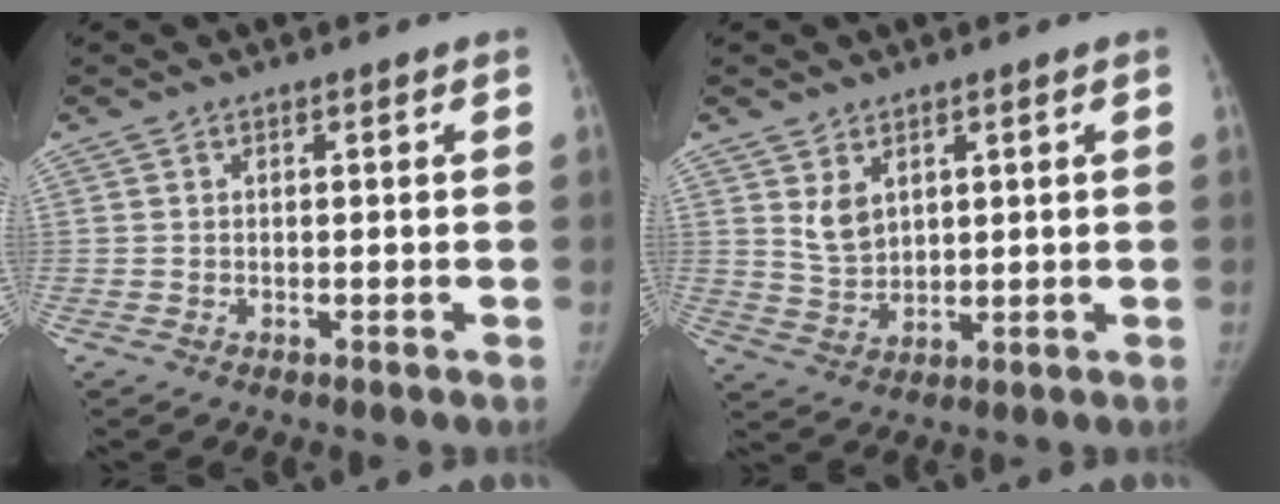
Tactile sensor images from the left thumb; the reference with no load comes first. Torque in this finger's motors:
{"motor_torque": [0.20, 0.21, 0.02, -0.03, 0.00]}